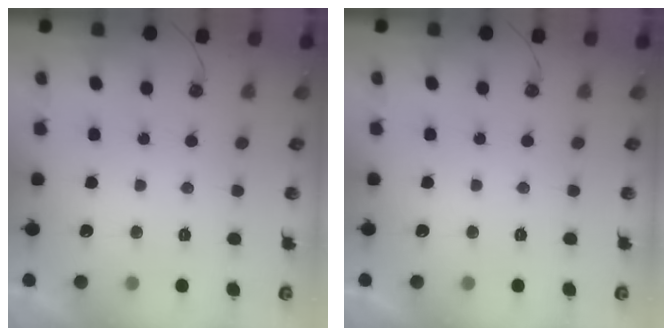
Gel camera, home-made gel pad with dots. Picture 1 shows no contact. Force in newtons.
{"total": 0.0}